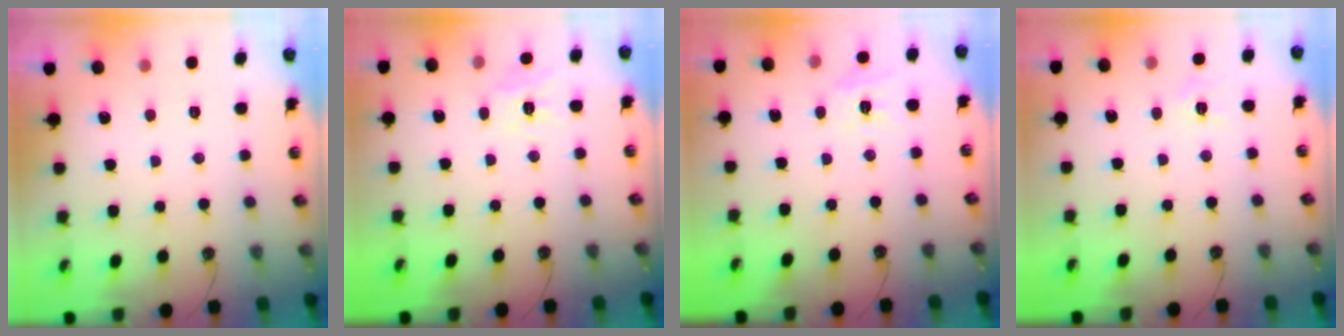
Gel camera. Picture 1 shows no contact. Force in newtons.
{"total": 5.8, "press": 5.8, "slide": 0.6}
{"total": 7.8, "press": 7.7, "slide": 0.8}
{"total": 5.7, "press": 5.6, "slide": 0.7}